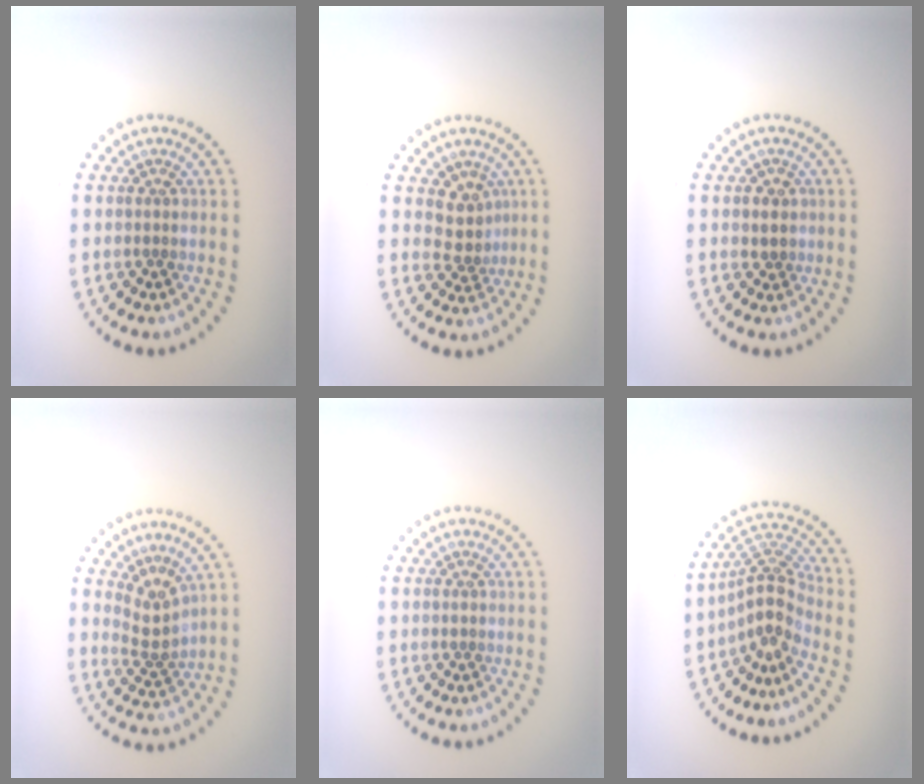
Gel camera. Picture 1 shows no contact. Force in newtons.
{"total": 2.7, "press": 2.0, "slide": 1.8}
{"total": 1.3, "press": 1.2, "slide": 0.6}
{"total": 2.6, "press": 1.8, "slide": 1.9}
{"total": 0.5, "press": 0.5, "slide": 0.2}
{"total": 3.7, "press": 2.6, "slide": 2.6}